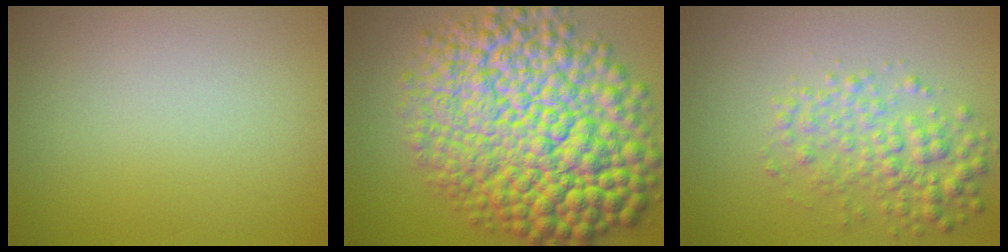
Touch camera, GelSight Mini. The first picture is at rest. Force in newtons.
{"total": 16.5, "press": 16.5, "slide": 0.2}
{"total": 3.9, "press": 3.9, "slide": 0.0}